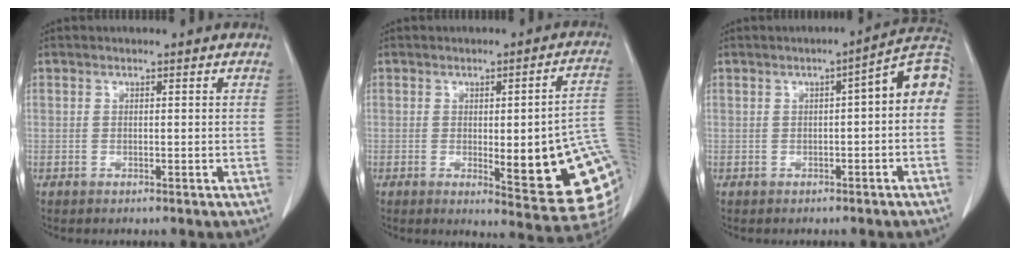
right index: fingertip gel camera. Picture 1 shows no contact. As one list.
[{"total": 18.0, "force": [-1.7, 3.7, 17.5], "torque": [-0.145, 0.004, -0.004]}, {"total": 6.9, "force": [0.2, 1.4, 6.8], "torque": [-0.084, 0.031, -0.005]}]